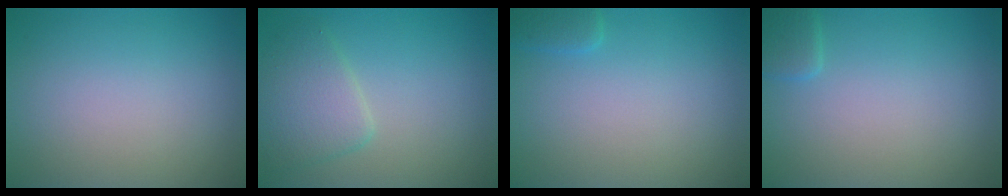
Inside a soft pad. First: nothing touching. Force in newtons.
{"total": 3.4, "press": 3.4, "slide": 0.1}
{"total": 1.2, "press": 1.2, "slide": 0.1}
{"total": 1.3, "press": 1.3, "slide": 0.2}